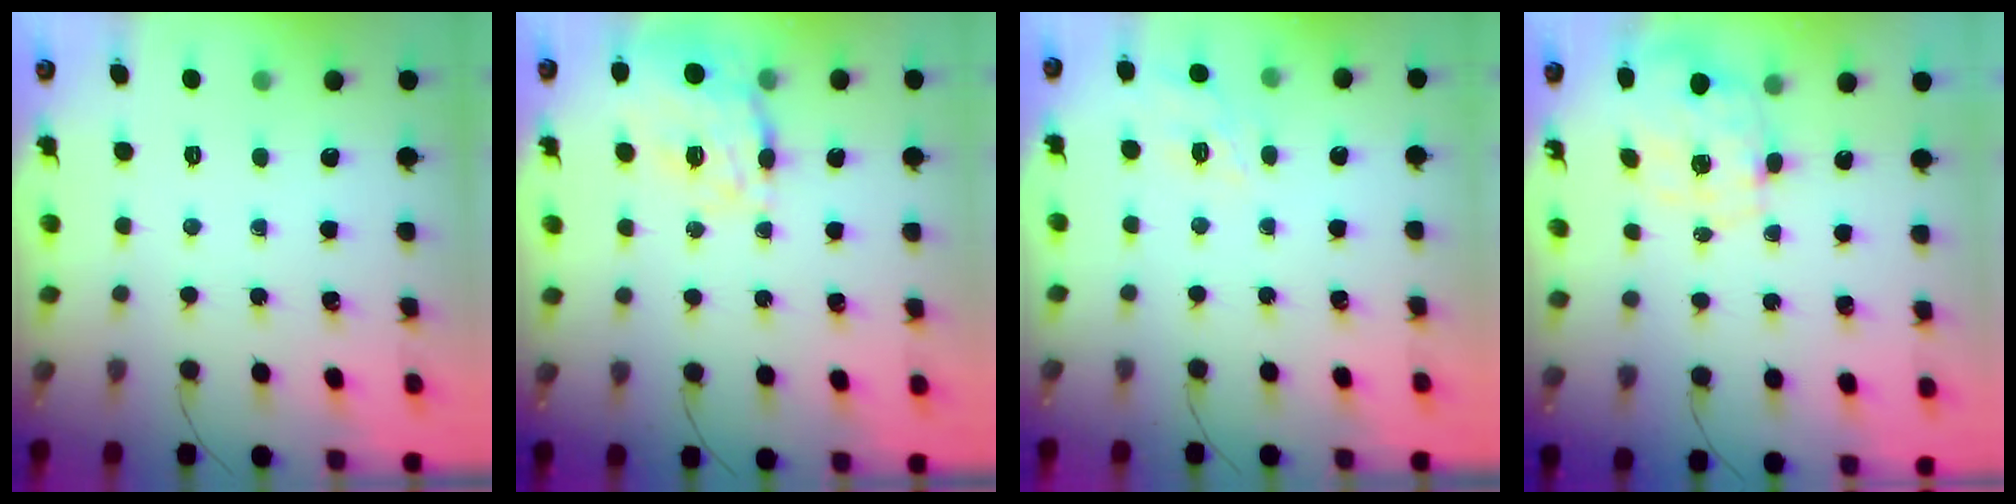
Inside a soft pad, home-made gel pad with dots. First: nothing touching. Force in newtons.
{"total": 18.9, "press": 18.7, "slide": 2.9}
{"total": 9.6, "press": 9.5, "slide": 1.5}
{"total": 2.3, "press": 2.0, "slide": 1.2}